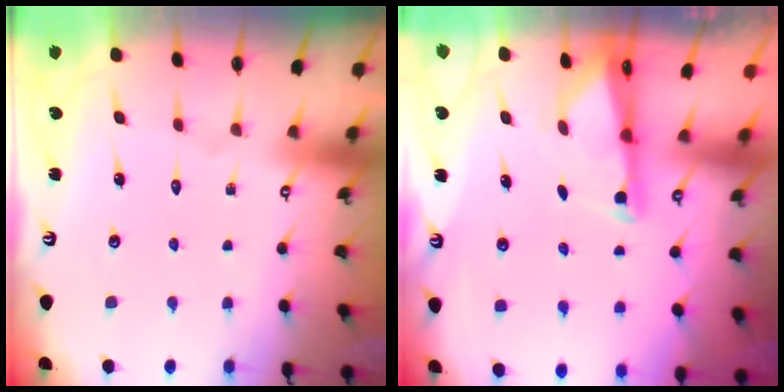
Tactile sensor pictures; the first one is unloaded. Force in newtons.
{"total": 2.1, "press": 2.0, "slide": 0.4}